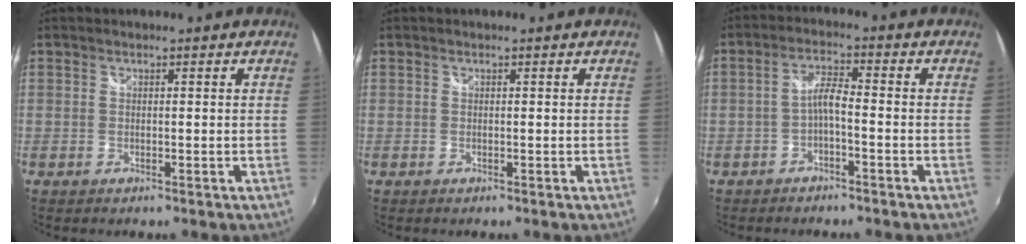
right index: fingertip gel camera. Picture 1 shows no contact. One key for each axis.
{"total": 0.0}
{"total": 3.5, "fx": -1.7, "fy": 0.6, "fz": 3.0, "tx": -0.064, "ty": 0.009, "tz": -0.033}